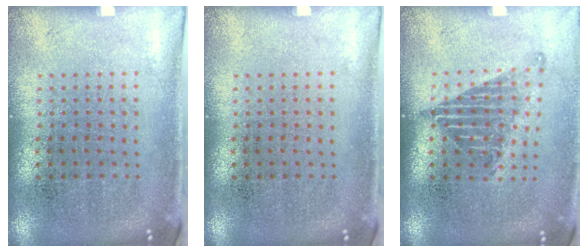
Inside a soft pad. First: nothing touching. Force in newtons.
{"total": 0.0}
{"total": 1.3, "press": 1.1, "slide": 0.8}